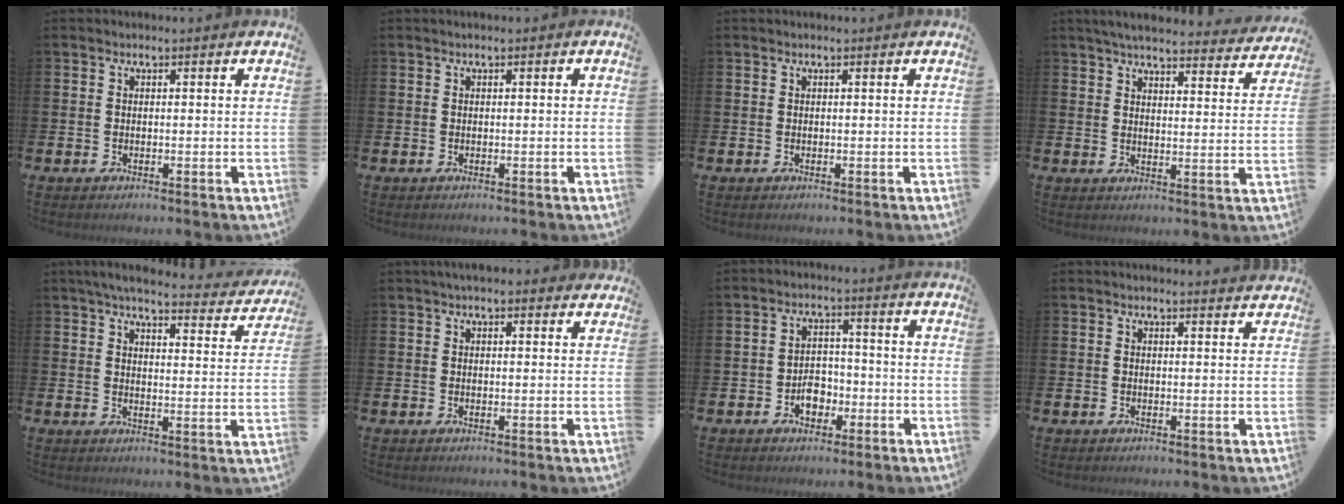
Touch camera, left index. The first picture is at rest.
{"total": 0.0}
{"total": 0.0}
{"total": 4.9, "force": [4.7, 0.6, 1.3], "torque": [-0.034, -0.031, 0.079]}
{"total": 4.7, "force": [4.2, 0.8, 2.0], "torque": [-0.045, -0.029, 0.067]}
{"total": 2.0, "force": [1.8, 0.6, 0.6], "torque": [-0.016, 0.003, 0.033]}
{"total": 3.7, "force": [-1.5, 2.6, 2.1], "torque": [-0.037, 0.005, -0.032]}
{"total": 1.5, "force": [1.5, -0.1, 0.0], "torque": [0.011, -0.012, 0.024]}